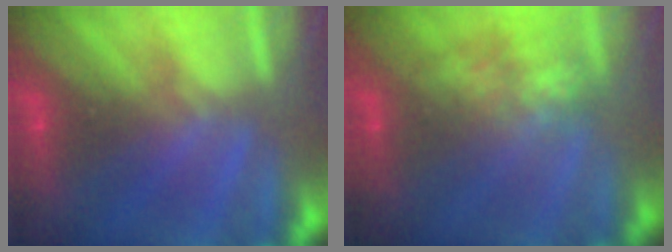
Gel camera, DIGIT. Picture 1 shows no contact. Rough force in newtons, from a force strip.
{"total": 4.9}